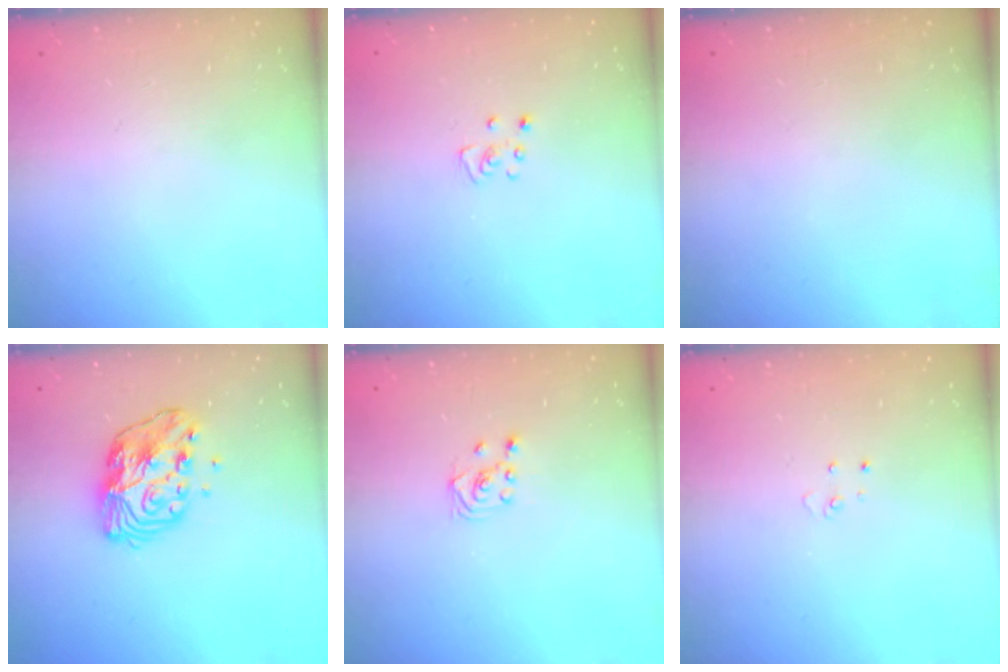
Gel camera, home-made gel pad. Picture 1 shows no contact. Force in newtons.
{"total": 3.9, "press": 3.9, "slide": 0.2}
{"total": 0.0}
{"total": 11.7, "press": 11.6, "slide": 0.9}
{"total": 2.3, "press": 2.2, "slide": 0.6}
{"total": 2.7, "press": 2.7, "slide": 0.2}